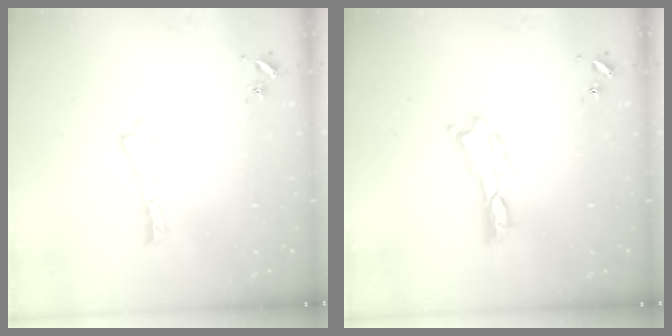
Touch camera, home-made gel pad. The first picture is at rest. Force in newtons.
{"total": 0.0}